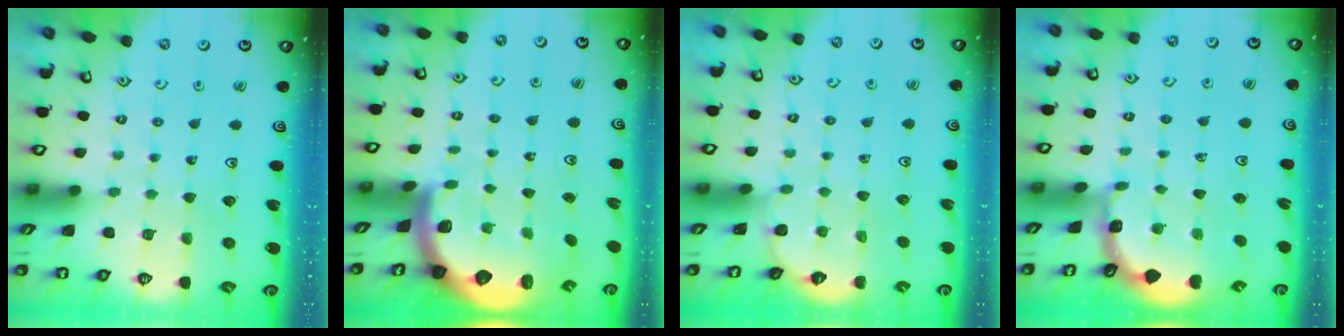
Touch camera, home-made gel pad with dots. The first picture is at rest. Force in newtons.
{"total": 1.9, "press": 1.9, "slide": 0.2}
{"total": 2.0, "press": 2.0, "slide": 0.1}
{"total": 1.2, "press": 1.1, "slide": 0.1}